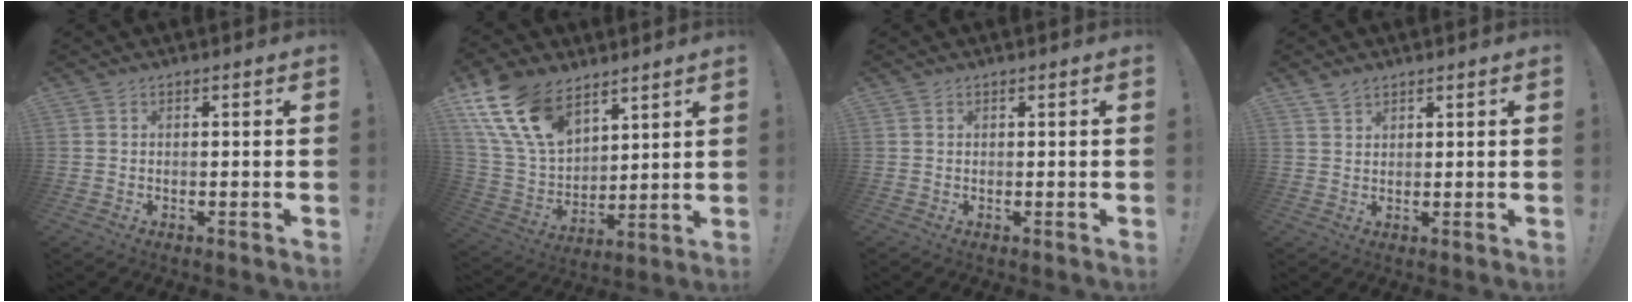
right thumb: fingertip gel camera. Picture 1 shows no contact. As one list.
[{"total": 18.6, "force": [11.5, 10.5, 10.2], "torque": [-0.217, -0.062, 0.217]}, {"total": 0.0}, {"total": 2.7, "force": [2.3, 1.0, 1.0], "torque": [-0.017, -0.014, 0.042]}]